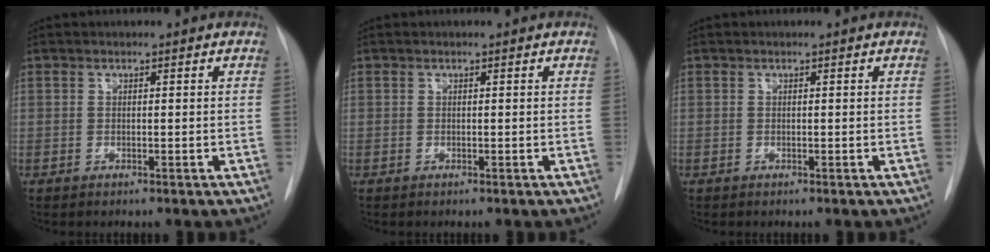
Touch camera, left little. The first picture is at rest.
{"total": 0.0}
{"total": 0.0}